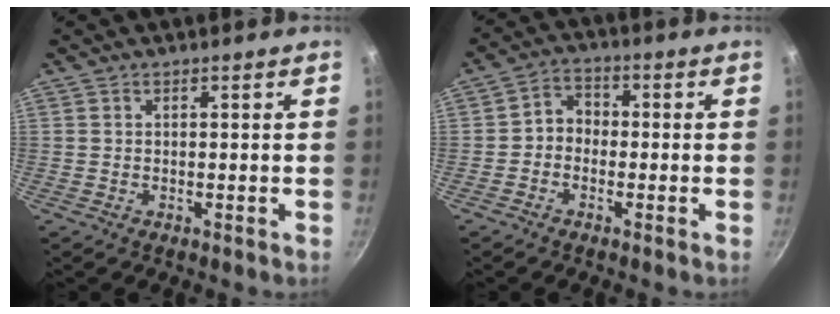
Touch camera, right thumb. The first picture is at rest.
{"total": 4.3, "force": [-1.0, 3.5, 2.2], "torque": [-0.017, 0.020, -0.031]}